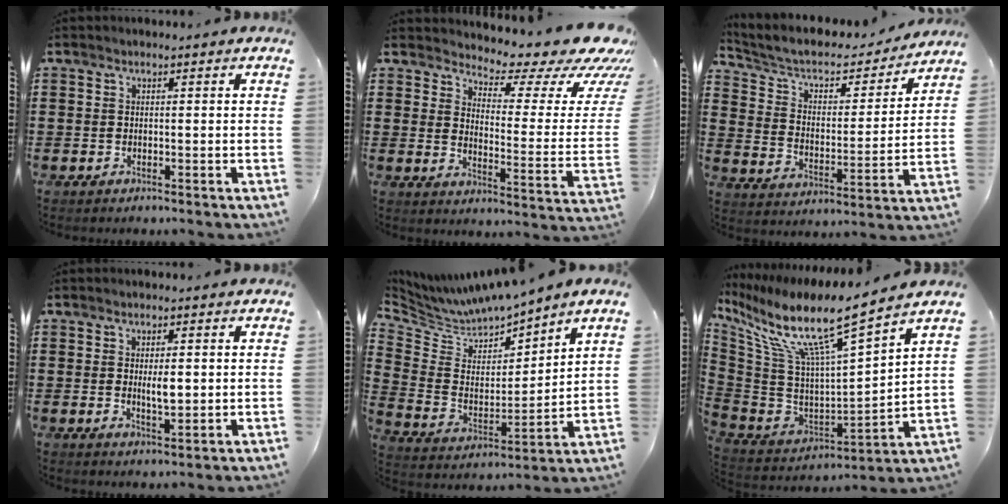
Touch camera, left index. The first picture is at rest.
{"total": 6.9, "force": [5.8, 1.6, 3.4], "torque": [-0.053, -0.057, 0.092]}
{"total": 5.5, "force": [4.3, 2.5, 2.2], "torque": [-0.069, -0.028, 0.068]}
{"total": 3.2, "force": [0.4, 1.0, 3.1], "torque": [-0.051, -0.002, 0.004]}
{"total": 6.1, "force": [6.1, 0.8, 0.2], "torque": [-0.046, -0.051, 0.102]}
{"total": 11.5, "force": [7.8, 0.4, 8.4], "torque": [-0.190, -0.065, 0.122]}